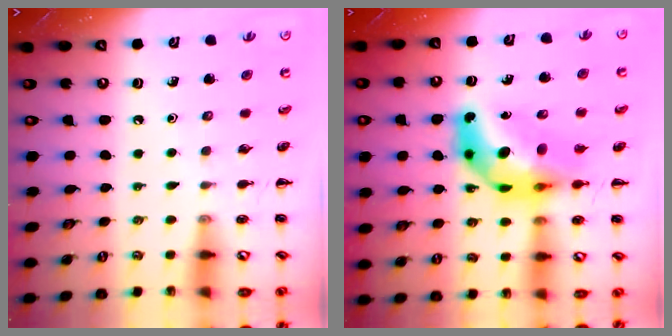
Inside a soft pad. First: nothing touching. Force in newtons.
{"total": 12.6, "press": 12.0, "slide": 3.9}